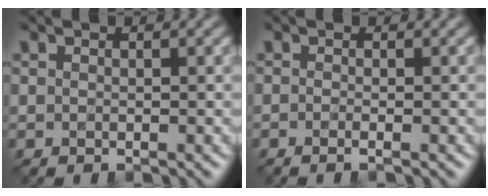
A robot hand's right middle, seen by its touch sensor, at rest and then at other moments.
{"total": 1.0, "force": [-0.4, 0.3, 0.9], "torque": [-0.011, -0.009, -0.012]}